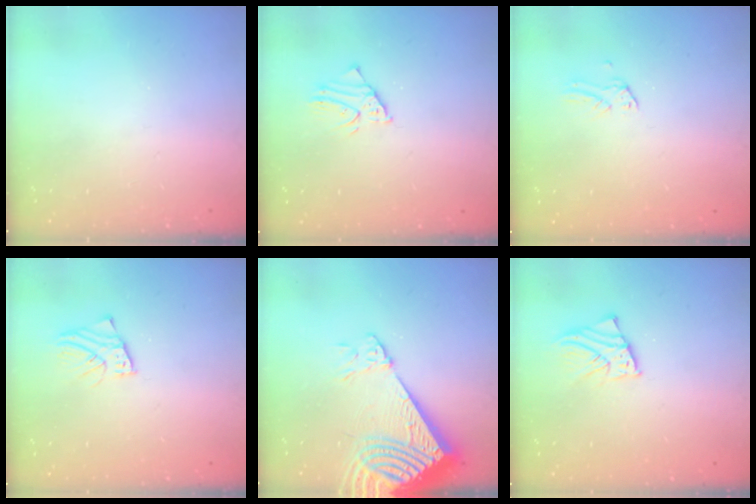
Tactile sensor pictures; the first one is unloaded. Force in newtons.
{"total": 2.1, "press": 2.1, "slide": 0.1}
{"total": 0.0}
{"total": 3.0, "press": 3.0, "slide": 0.2}
{"total": 14.7, "press": 14.6, "slide": 2.2}
{"total": 2.8, "press": 2.8, "slide": 0.2}